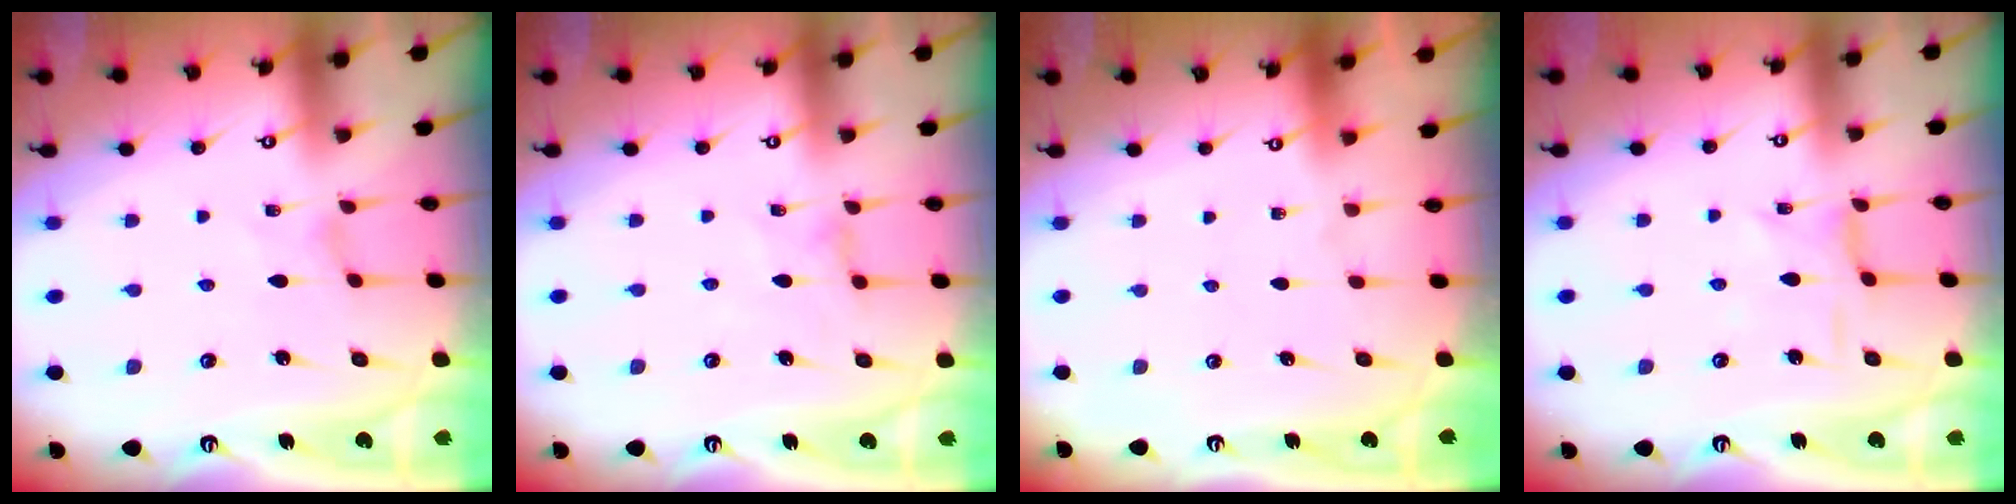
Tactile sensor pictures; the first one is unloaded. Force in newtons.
{"total": 0.8, "press": 0.8, "slide": 0.3}
{"total": 0.0}
{"total": 1.5, "press": 1.5, "slide": 0.1}